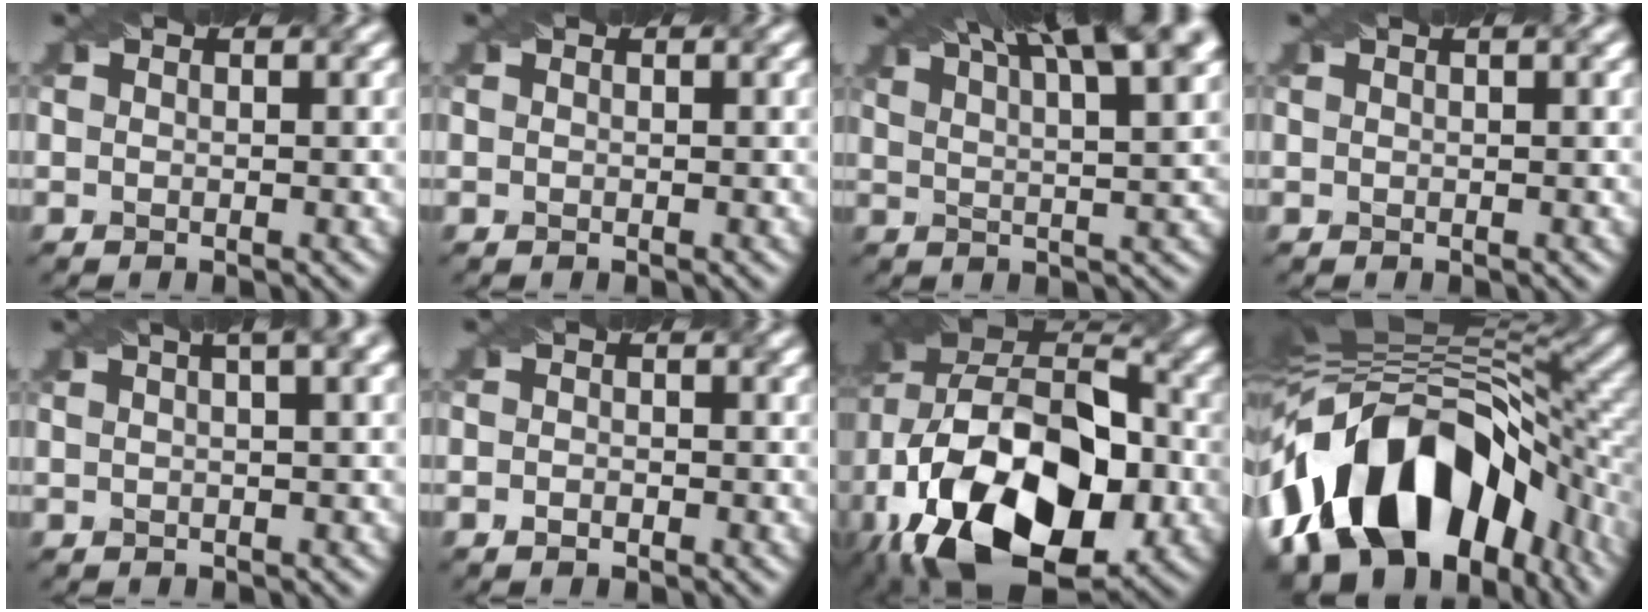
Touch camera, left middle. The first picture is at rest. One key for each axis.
{"total": 0.0}
{"total": 15.3, "fx": 9.2, "fy": 5.5, "fz": 11.0, "tx": -0.127, "ty": 0.060, "tz": 0.098}
{"total": 1.1, "fx": 0.6, "fy": 0.3, "fz": 0.9, "tx": -0.013, "ty": 0.000, "tz": 0.005}
{"total": 8.0, "fx": 3.7, "fy": 3.7, "fz": 6.1, "tx": -0.027, "ty": 0.047, "tz": 0.012}
{"total": 1.1, "fx": -0.5, "fy": 0.7, "fz": 0.7, "tx": -0.006, "ty": -0.003, "tz": -0.008}
{"total": 20.2, "fx": -7.4, "fy": 11.4, "fz": 15.0, "tx": -0.258, "ty": 0.012, "tz": -0.120}
{"total": 15.8, "fx": -6.6, "fy": 9.3, "fz": 10.9, "tx": -0.172, "ty": 0.017, "tz": -0.118}